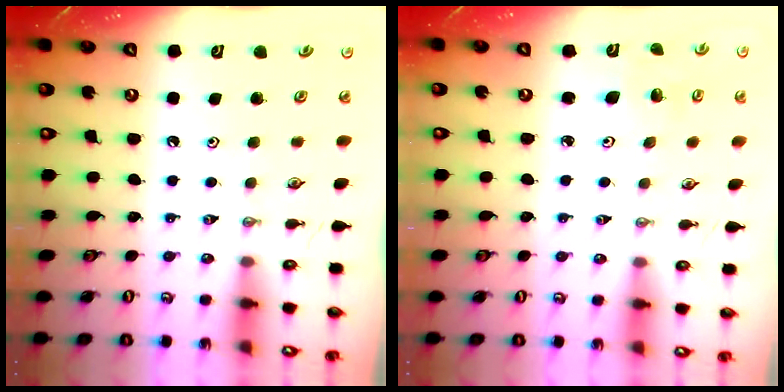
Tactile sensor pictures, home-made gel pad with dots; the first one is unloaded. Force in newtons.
{"total": 2.5, "press": 2.5, "slide": 0.1}